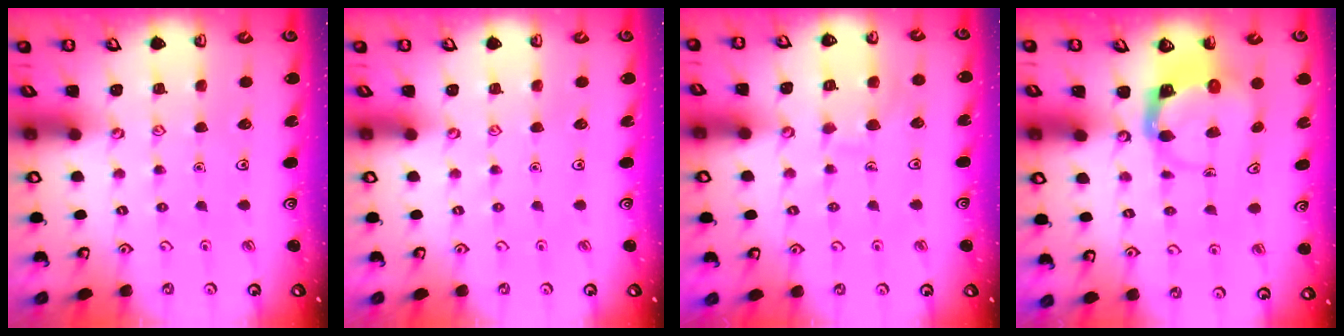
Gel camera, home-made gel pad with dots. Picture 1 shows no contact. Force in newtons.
{"total": 0.0}
{"total": 6.7, "press": 6.6, "slide": 0.7}
{"total": 4.0, "press": 4.0, "slide": 0.5}